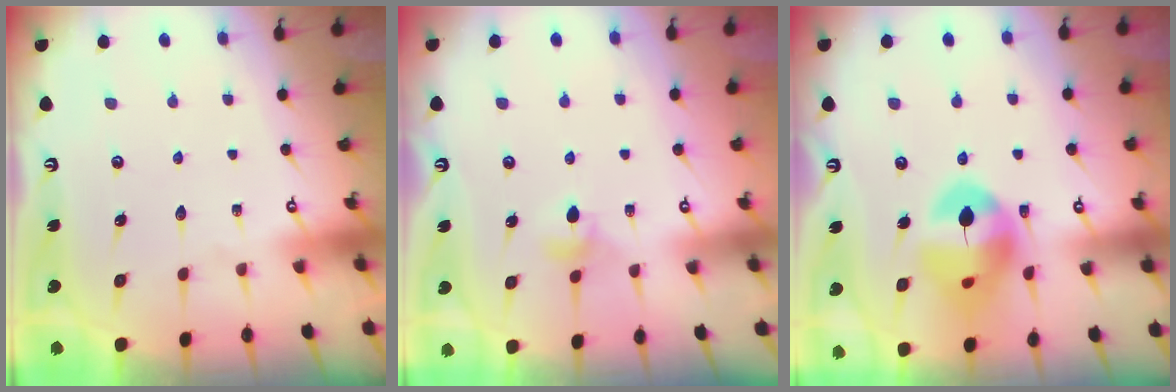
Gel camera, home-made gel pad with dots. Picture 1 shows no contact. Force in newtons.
{"total": 4.0, "press": 4.0, "slide": 0.9}
{"total": 15.1, "press": 14.9, "slide": 2.2}